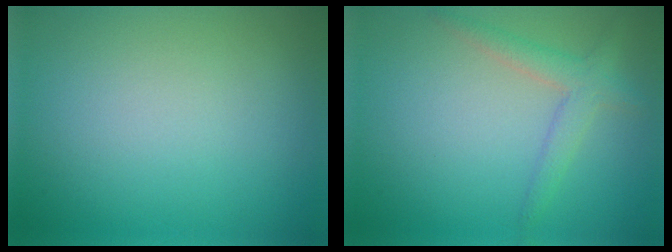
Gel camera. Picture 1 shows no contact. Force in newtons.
{"total": 2.4, "press": 2.4, "slide": 0.2}